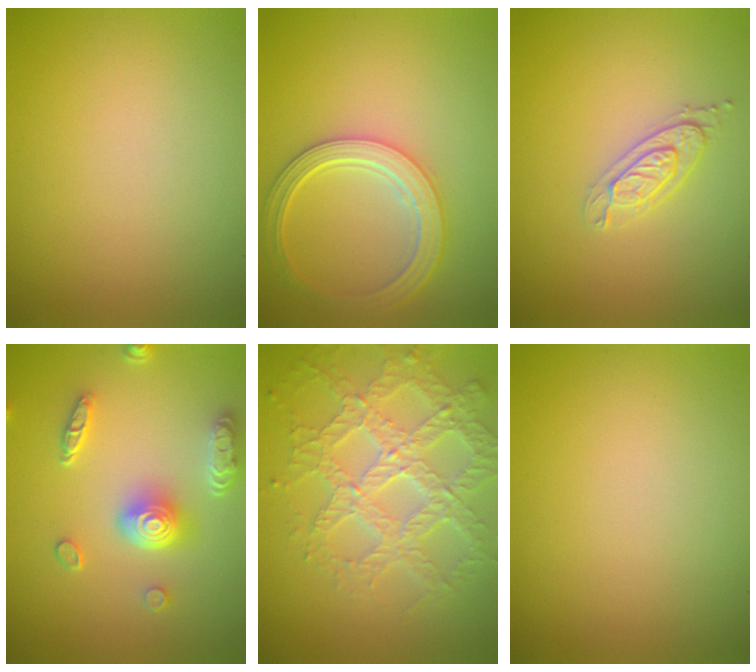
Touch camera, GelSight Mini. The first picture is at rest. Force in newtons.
{"total": 4.9, "press": 3.8, "slide": 3.0}
{"total": 2.0, "press": 1.9, "slide": 0.4}
{"total": 5.3, "press": 4.0, "slide": 3.4}
{"total": 7.0, "press": 5.1, "slide": 4.8}
{"total": 0.0}